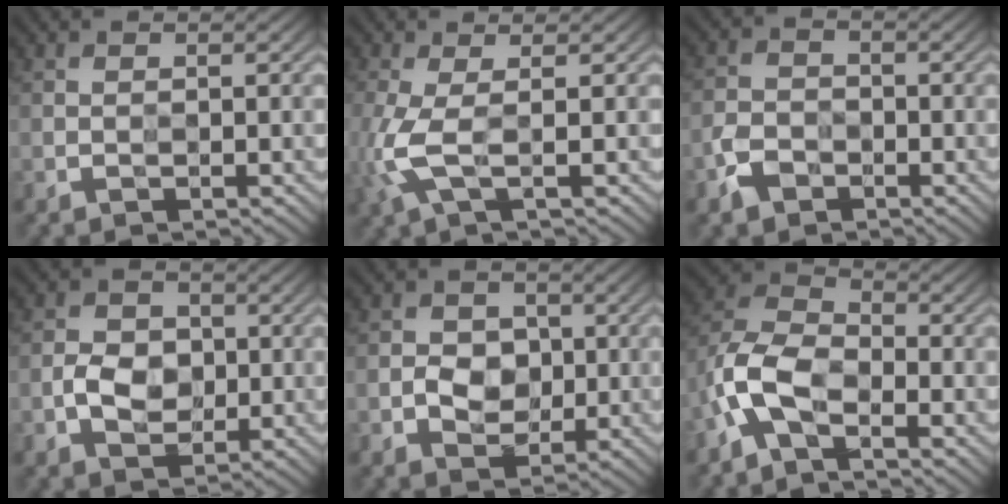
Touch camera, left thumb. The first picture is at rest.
{"total": 4.3, "force": [-0.5, 1.3, 4.0], "torque": [-0.117, 0.001, -0.012]}
{"total": 3.2, "force": [-2.3, 2.1, 0.6], "torque": [-0.013, -0.001, -0.052]}
{"total": 3.7, "force": [-0.6, 3.1, 1.8], "torque": [-0.026, 0.002, -0.015]}
{"total": 3.3, "force": [-0.4, 3.0, 1.2], "torque": [-0.013, 0.001, -0.013]}
{"total": 9.1, "force": [-3.9, 5.3, 6.3], "torque": [-0.138, 0.006, -0.093]}